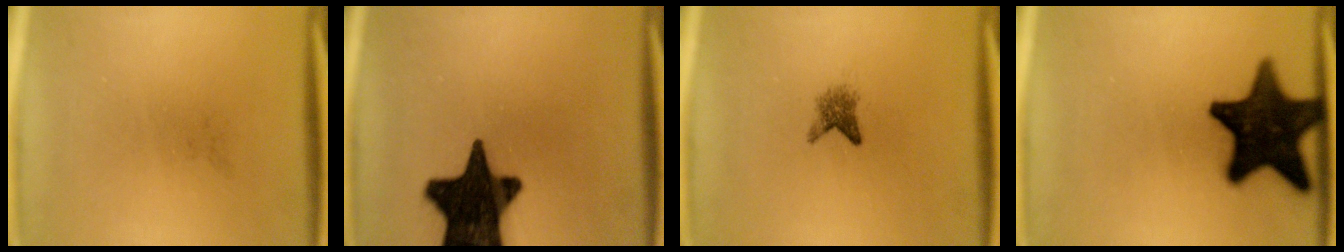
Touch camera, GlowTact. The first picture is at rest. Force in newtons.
{"total": 18.9}
{"total": 2.1}
{"total": 18.0}